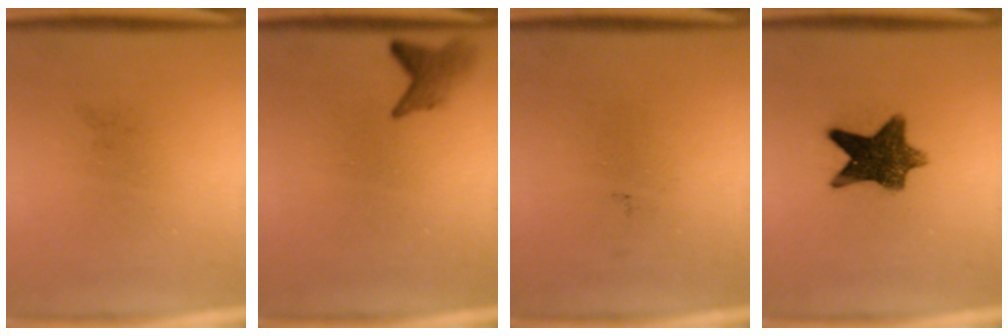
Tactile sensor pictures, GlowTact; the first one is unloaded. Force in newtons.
{"total": 2.4}
{"total": 0.0}
{"total": 10.1}